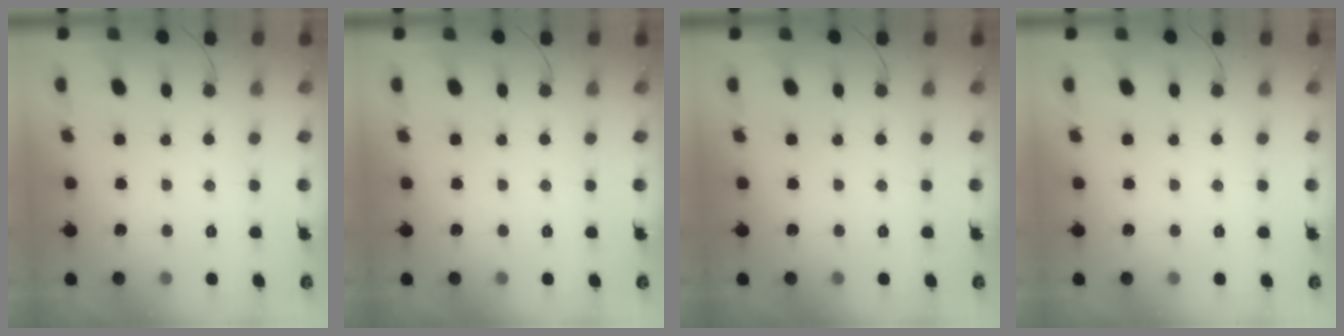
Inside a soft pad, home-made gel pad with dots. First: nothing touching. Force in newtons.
{"total": 0.0}
{"total": 0.0}
{"total": 0.0}